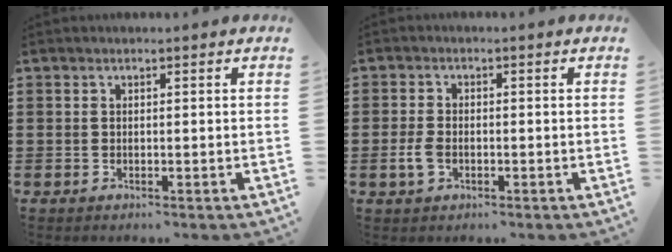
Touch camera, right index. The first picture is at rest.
{"total": 2.9, "force": [-0.9, 1.6, 2.2], "torque": [-0.057, -0.007, -0.018]}